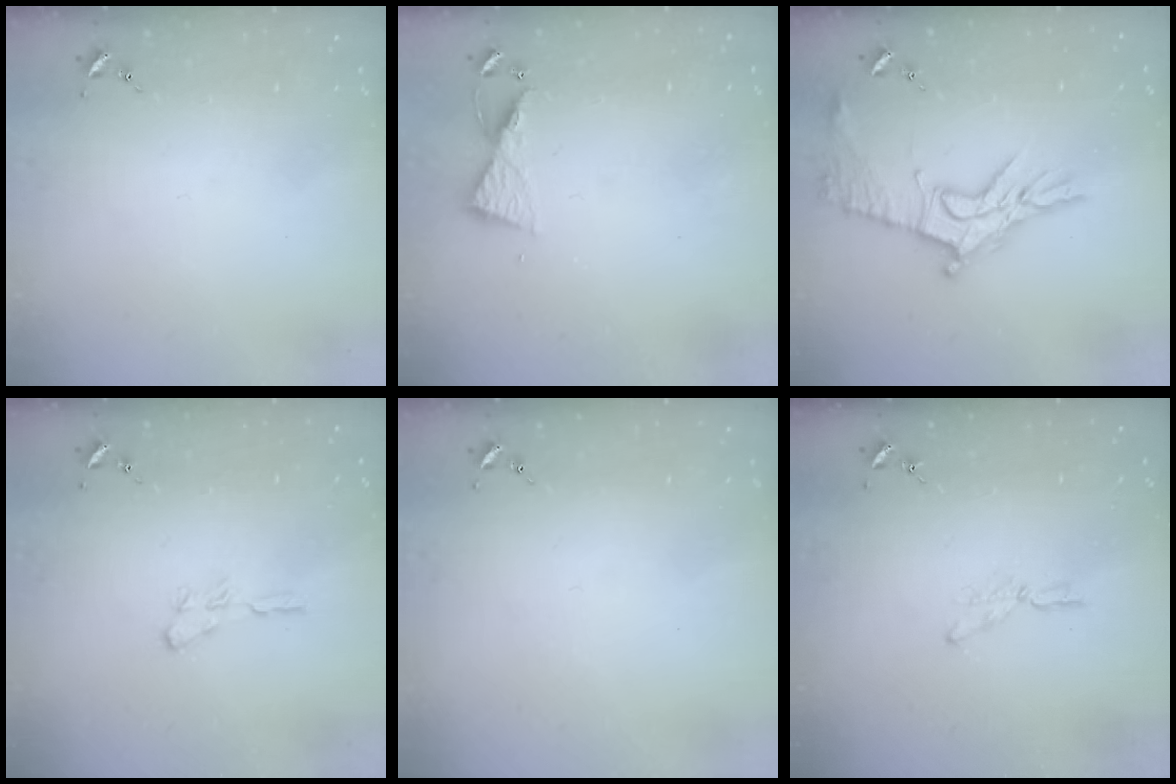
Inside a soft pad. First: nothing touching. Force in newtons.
{"total": 6.0, "press": 6.0, "slide": 0.6}
{"total": 13.9, "press": 13.8, "slide": 0.9}
{"total": 4.3, "press": 4.3, "slide": 0.5}
{"total": 0.0}
{"total": 6.9, "press": 6.9, "slide": 0.4}